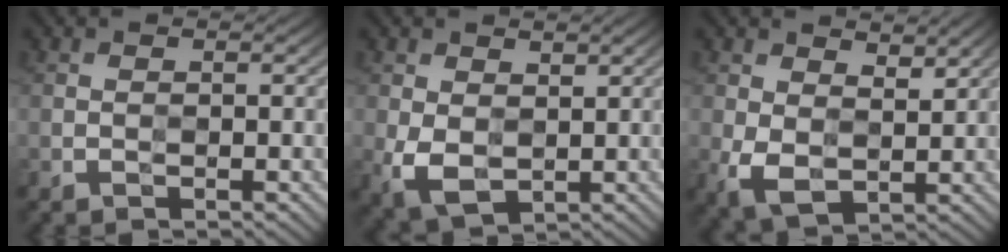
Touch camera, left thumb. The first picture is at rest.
{"total": 5.1, "force": [0.6, 3.5, 3.7], "torque": [-0.090, -0.008, 0.013]}
{"total": 6.1, "force": [2.2, 3.9, 4.2], "torque": [-0.094, -0.010, 0.036]}